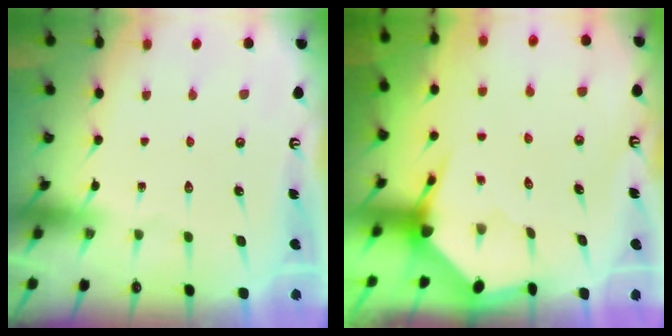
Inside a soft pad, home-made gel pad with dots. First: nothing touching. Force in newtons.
{"total": 3.4, "press": 3.4, "slide": 0.4}